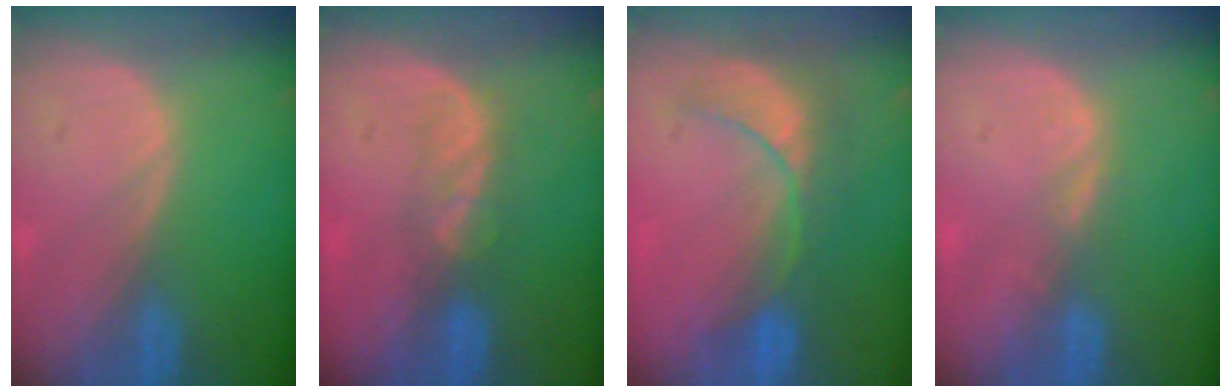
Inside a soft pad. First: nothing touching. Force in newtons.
{"total": 3.7, "press": 3.4, "slide": 1.5}
{"total": 7.9, "press": 7.3, "slide": 3.0}
{"total": 1.9, "press": 1.5, "slide": 1.1}